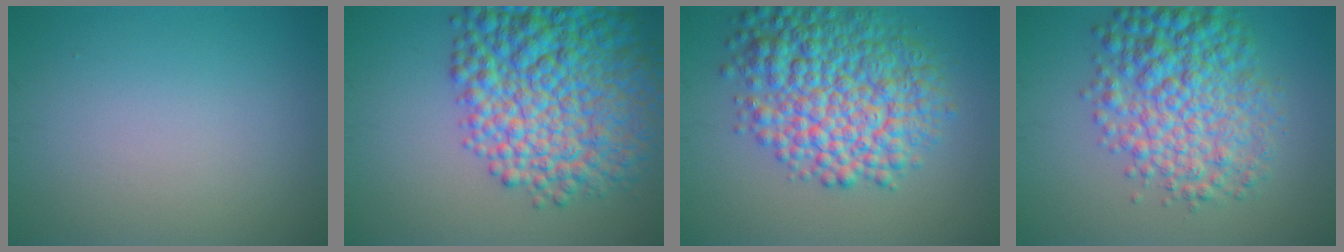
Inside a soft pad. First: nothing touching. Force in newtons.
{"total": 12.8, "press": 12.8, "slide": 0.4}
{"total": 9.8, "press": 9.8, "slide": 0.1}
{"total": 7.9, "press": 7.9, "slide": 0.1}